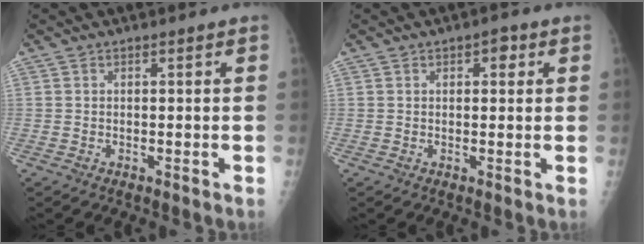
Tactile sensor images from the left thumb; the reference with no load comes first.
{"total": 2.5, "force": [1.1, 1.4, 1.7], "torque": [-0.010, 0.001, 0.011]}